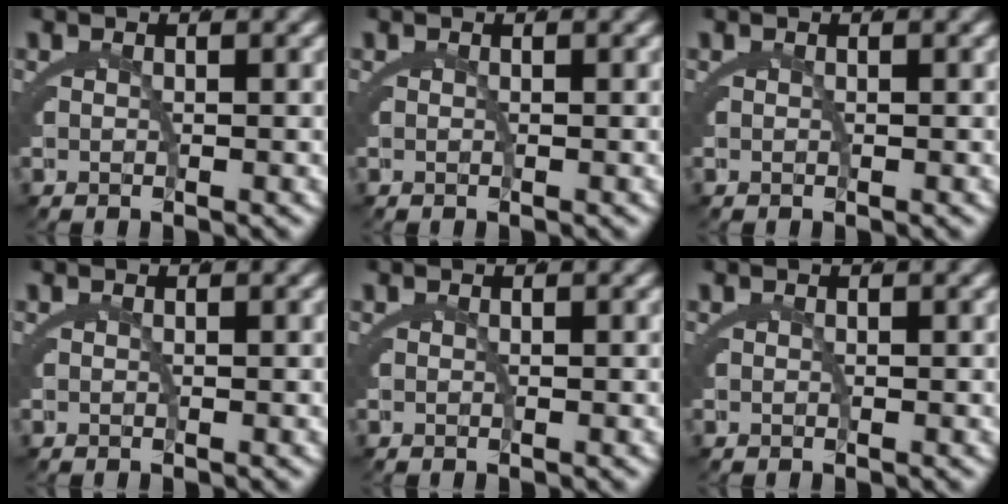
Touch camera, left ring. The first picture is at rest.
{"total": 0.0}
{"total": 0.0}
{"total": 0.0}
{"total": 0.0}
{"total": 0.0}